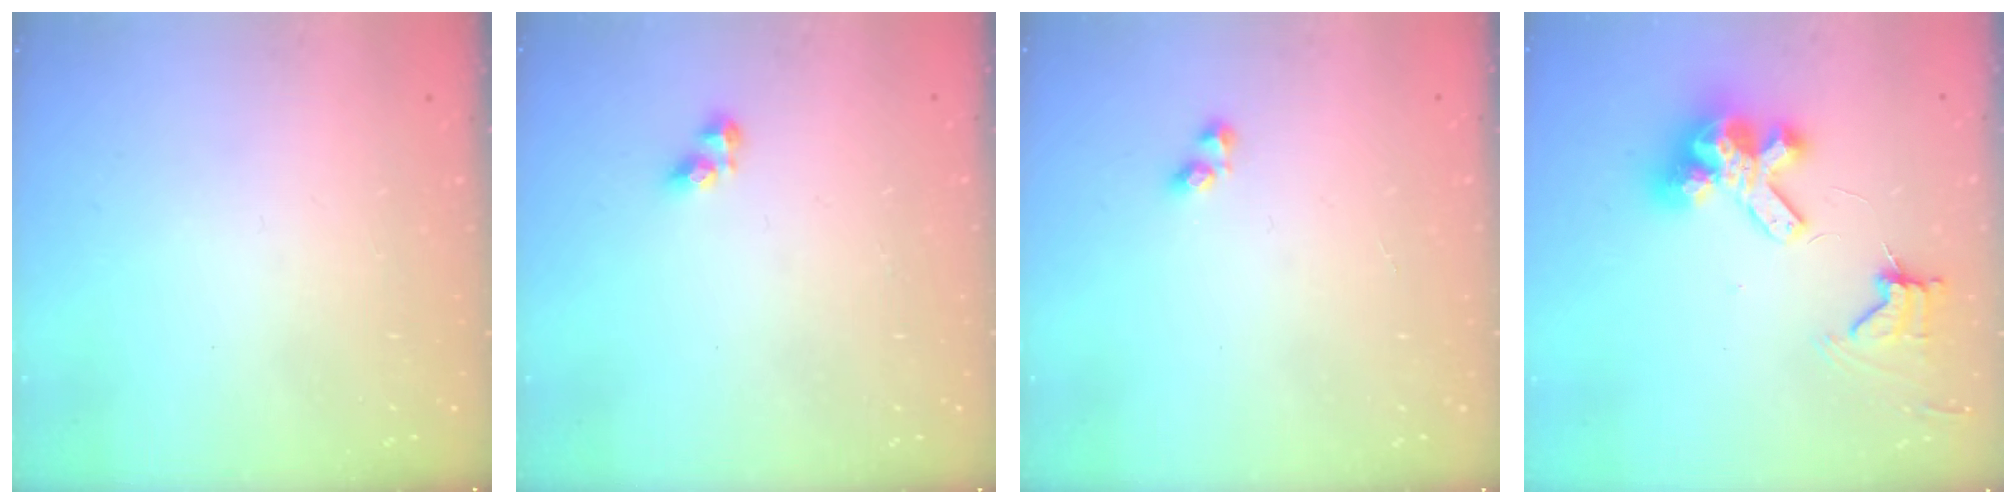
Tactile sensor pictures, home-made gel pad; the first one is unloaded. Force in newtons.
{"total": 5.2, "press": 5.2, "slide": 0.7}
{"total": 2.9, "press": 2.6, "slide": 1.3}
{"total": 11.4, "press": 11.3, "slide": 1.5}